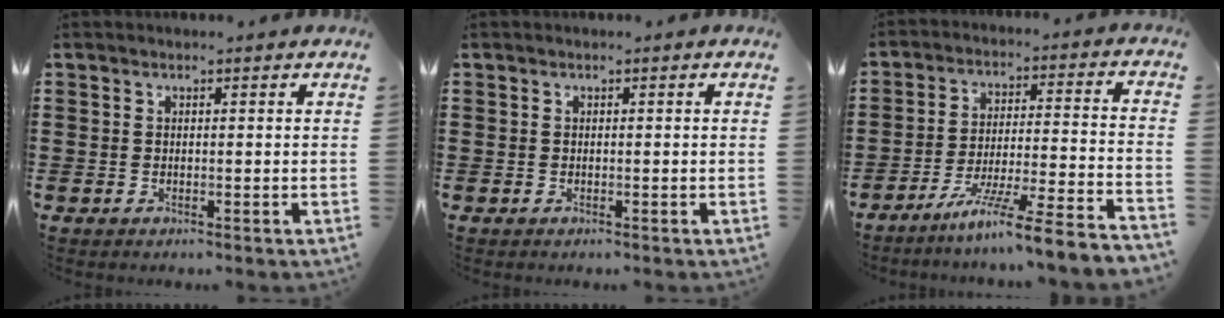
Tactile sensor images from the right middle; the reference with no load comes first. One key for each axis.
{"total": 0.0}
{"total": 8.9, "fx": -7.6, "fy": -1.3, "fz": 4.5, "tx": -0.080, "ty": -0.013, "tz": -0.150}